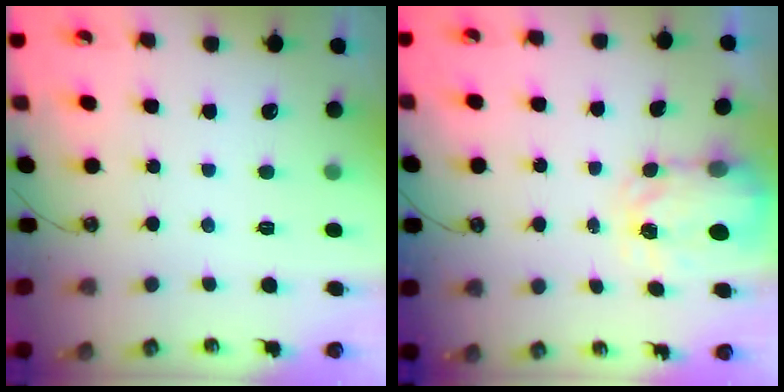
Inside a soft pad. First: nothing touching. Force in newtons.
{"total": 3.8, "press": 3.7, "slide": 0.5}